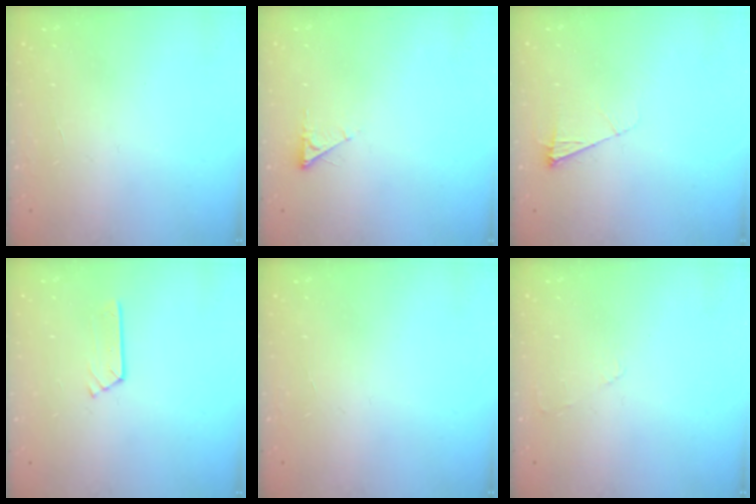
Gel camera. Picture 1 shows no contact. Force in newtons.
{"total": 2.6, "press": 2.6, "slide": 0.4}
{"total": 4.8, "press": 4.8, "slide": 0.6}
{"total": 2.4, "press": 2.4, "slide": 0.2}
{"total": 0.0}
{"total": 2.4, "press": 2.4, "slide": 0.4}